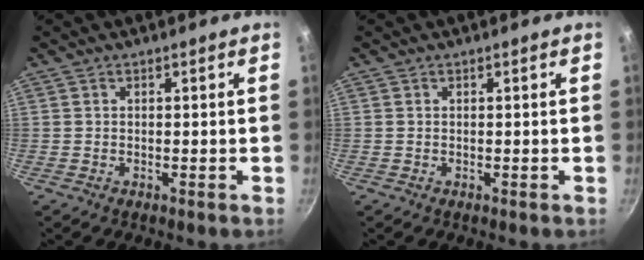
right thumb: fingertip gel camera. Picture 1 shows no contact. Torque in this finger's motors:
{"motor_torque": [0.16, 0.07, 0.32, -0.22, -0.04]}